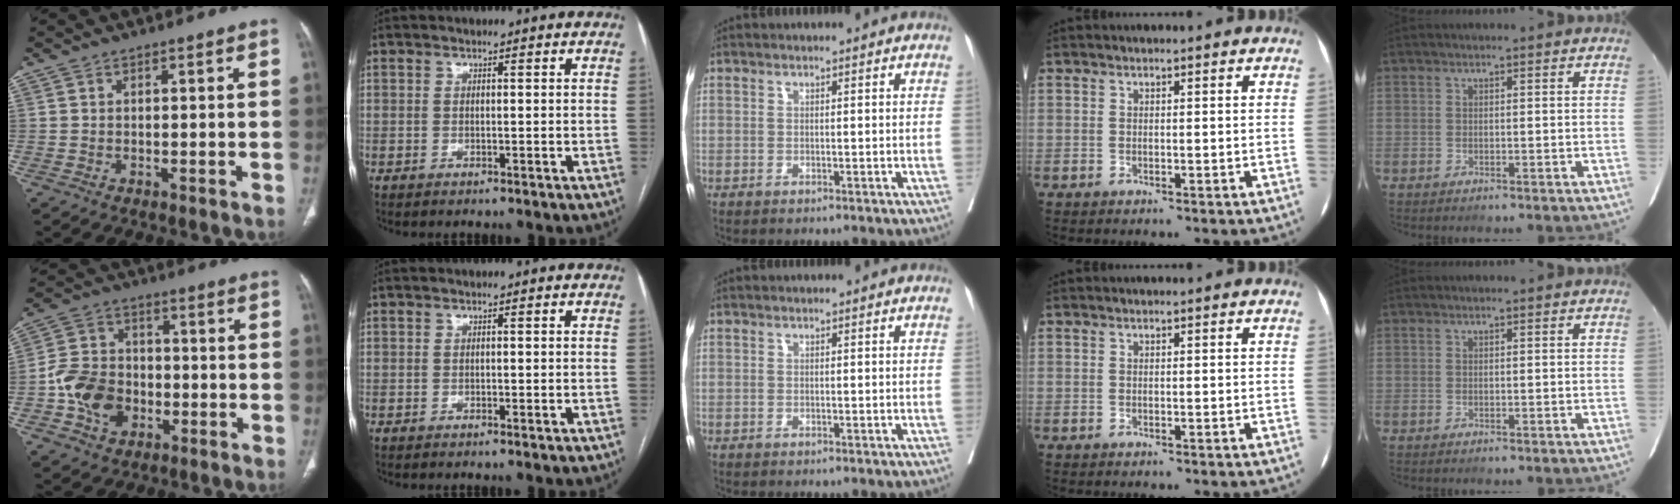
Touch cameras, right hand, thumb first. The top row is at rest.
{"thumb": {"total": 11.6, "force": [-3.3, 9.0, 6.4], "torque": [-0.090, 0.022, -0.064]}}